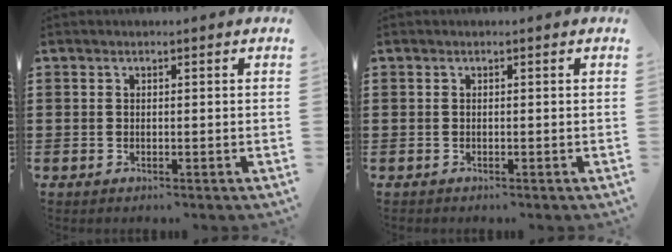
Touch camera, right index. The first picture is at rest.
{"total": 0.0}